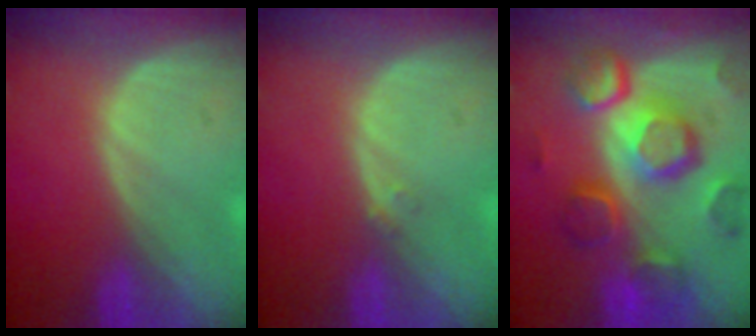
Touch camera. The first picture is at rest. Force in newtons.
{"total": 0.8, "press": 0.7, "slide": 0.4}
{"total": 12.3, "press": 10.6, "slide": 6.2}